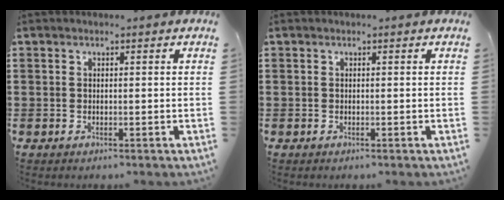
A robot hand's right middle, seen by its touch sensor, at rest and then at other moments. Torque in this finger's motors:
{"motor_torque": [-0.36, 0.23, -0.05, -0.01]}